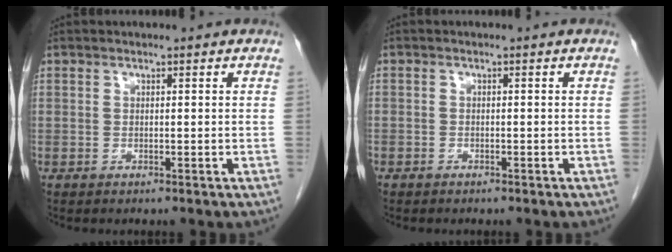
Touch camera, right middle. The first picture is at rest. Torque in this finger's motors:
{"motor_torque": [0.41, -0.35, -0.44, -0.21]}